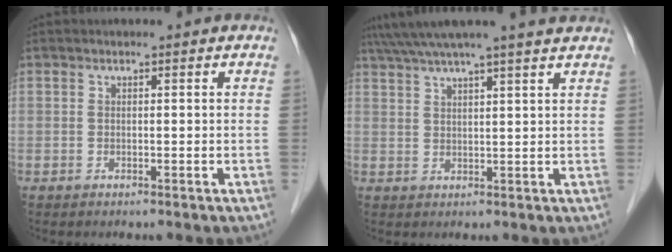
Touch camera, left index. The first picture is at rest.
{"total": 12.3, "force": [10.7, -0.4, 5.9], "torque": [-0.105, 0.034, 0.146]}